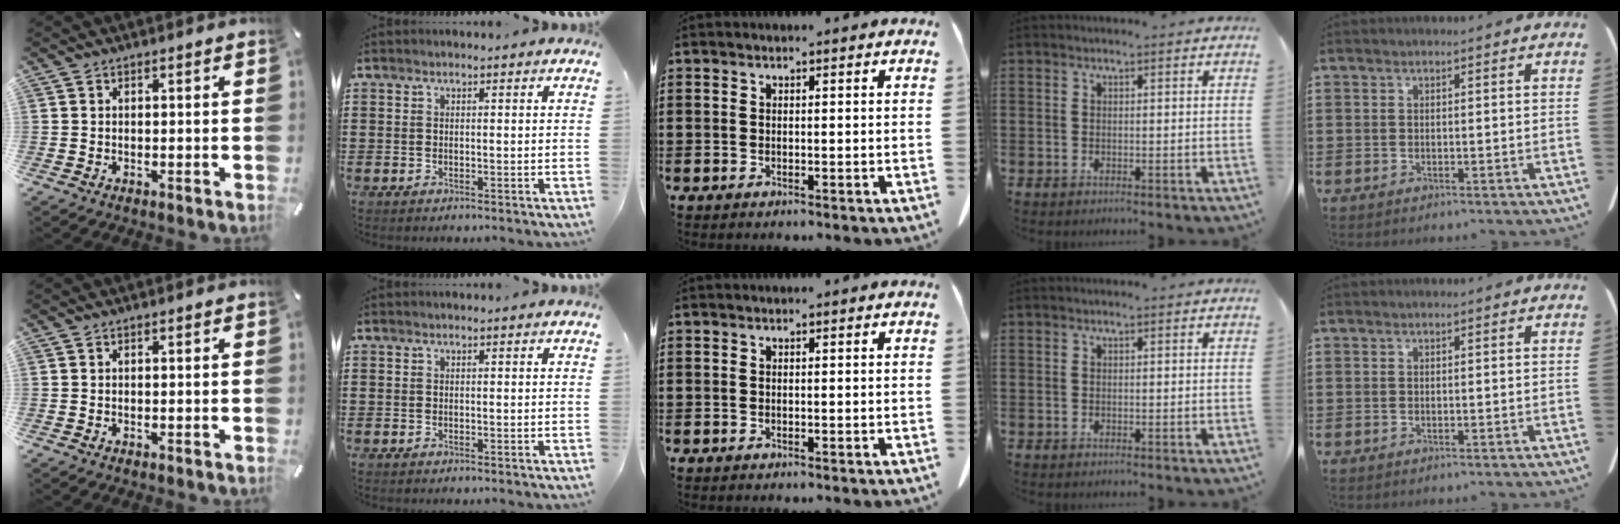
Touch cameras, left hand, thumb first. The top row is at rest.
{}